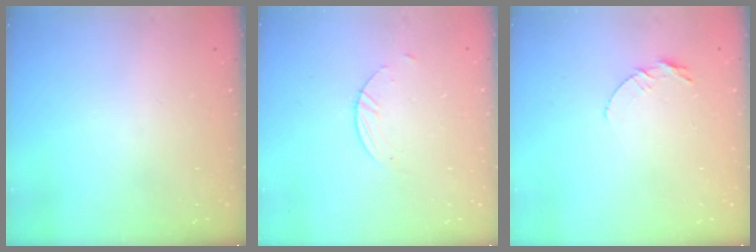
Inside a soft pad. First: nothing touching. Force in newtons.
{"total": 1.5, "press": 1.5, "slide": 0.1}
{"total": 4.5, "press": 4.5, "slide": 0.3}